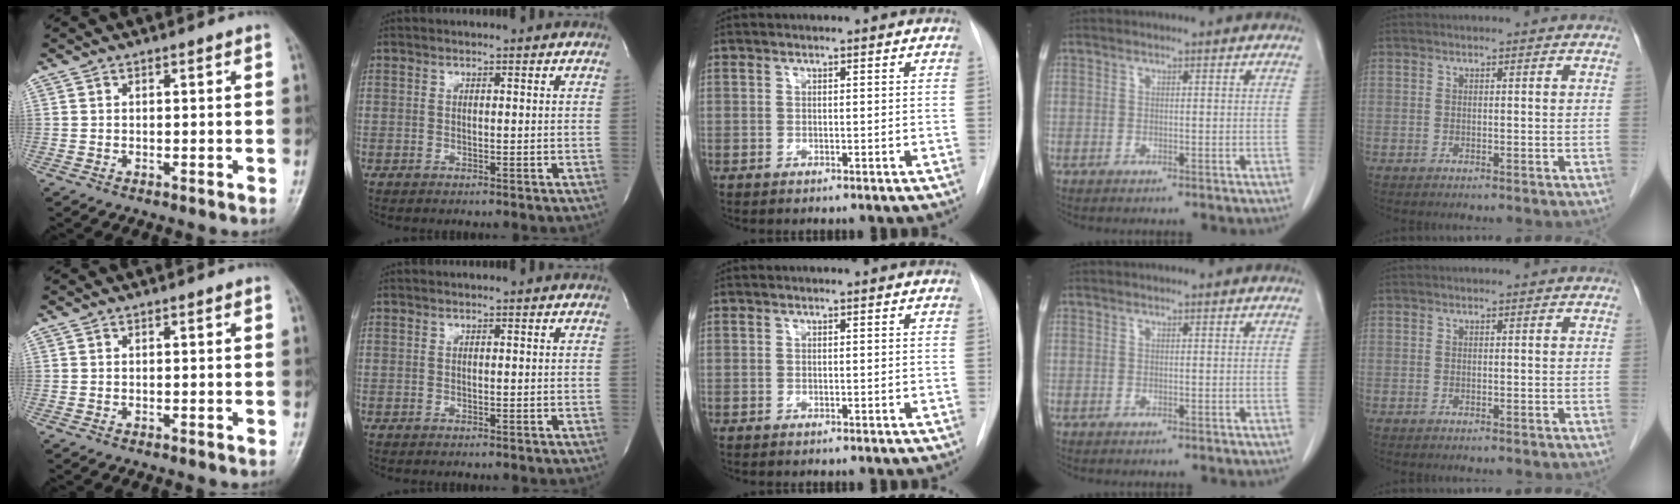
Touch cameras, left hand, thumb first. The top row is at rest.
{}